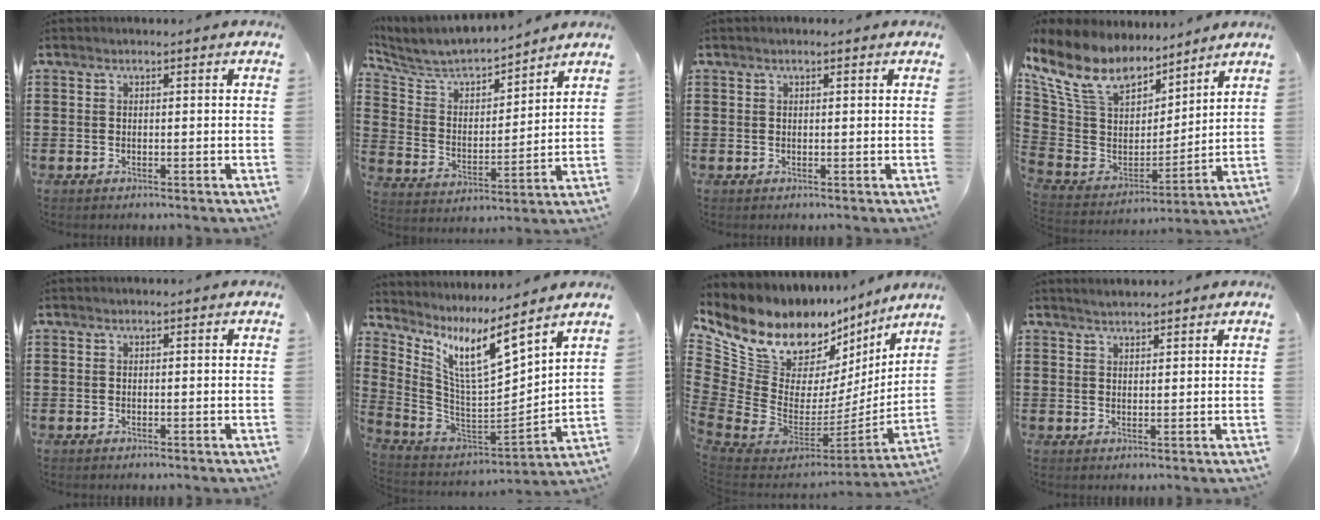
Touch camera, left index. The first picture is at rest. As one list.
[{"total": 6.2, "force": [5.7, 1.5, 1.9], "torque": [-0.068, -0.037, 0.095]}, {"total": 0.7, "force": [0.4, 0.2, 0.5], "torque": [-0.010, 0.001, 0.007]}, {"total": 12.5, "force": [9.5, 5.9, 5.6], "torque": [-0.161, -0.051, 0.173]}, {"total": 0.0}, {"total": 10.3, "force": [6.7, 1.7, 7.7], "torque": [-0.173, -0.045, 0.111]}, {"total": 11.4, "force": [8.4, 6.3, 4.4], "torque": [-0.125, -0.093, 0.148]}, {"total": 1.9, "force": [1.9, 0.2, 0.3], "torque": [-0.009, 0.004, 0.036]}]